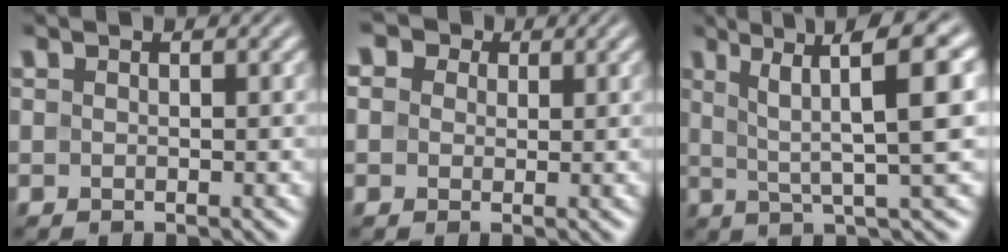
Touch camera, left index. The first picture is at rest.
{"total": 6.3, "force": [3.0, 4.6, 3.1], "torque": [-0.060, 0.030, 0.010]}
{"total": 9.0, "force": [3.1, 1.6, 8.3], "torque": [-0.116, 0.017, 0.052]}